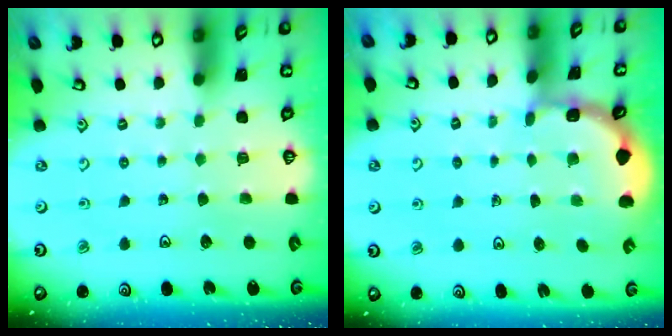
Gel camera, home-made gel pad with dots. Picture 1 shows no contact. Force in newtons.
{"total": 2.1, "press": 2.1, "slide": 0.2}